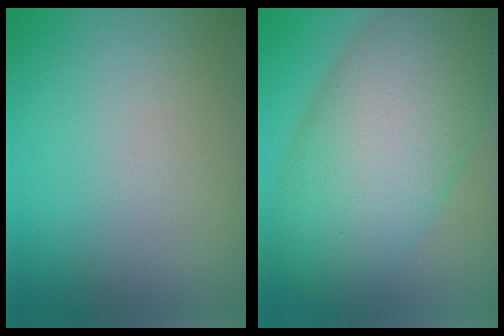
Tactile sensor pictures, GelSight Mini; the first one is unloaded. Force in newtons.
{"total": 11.9, "press": 11.8, "slide": 0.4}